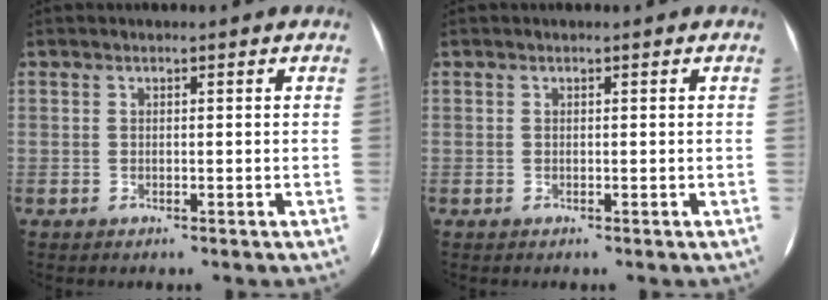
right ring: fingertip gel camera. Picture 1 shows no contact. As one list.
[{"total": 0.0}]